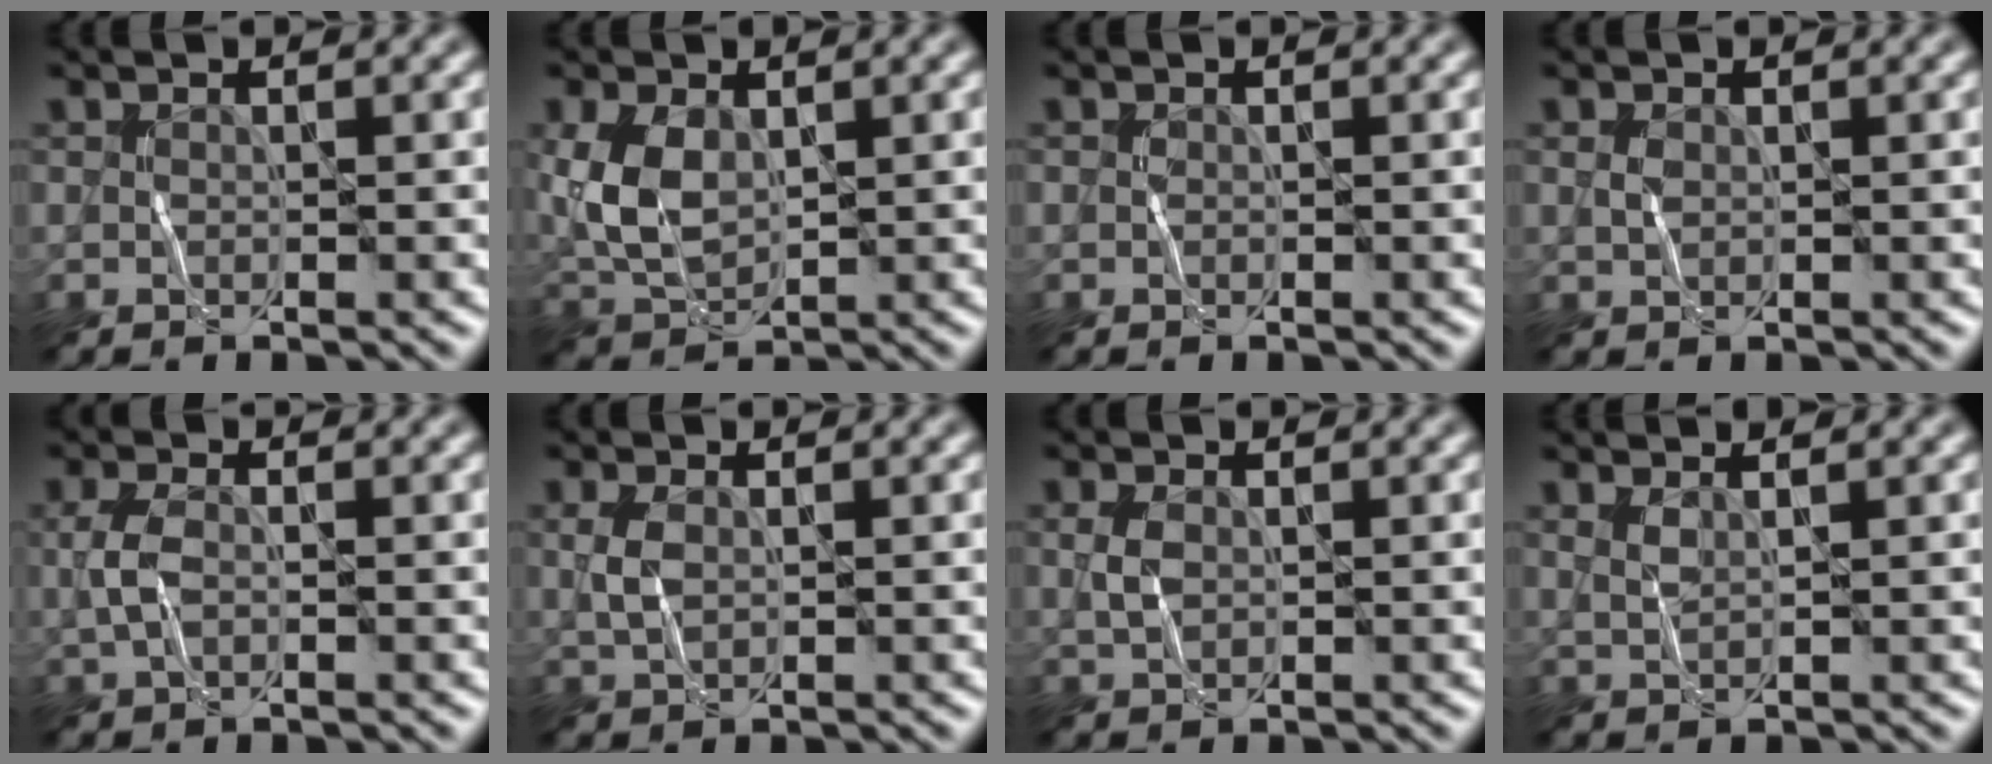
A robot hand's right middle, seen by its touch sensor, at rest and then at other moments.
{"total": 4.9, "force": [0.8, 3.2, 3.6], "torque": [-0.088, 0.002, 0.023]}
{"total": 0.0}
{"total": 0.9, "force": [0.3, 0.6, 0.5], "torque": [-0.015, -0.001, 0.007]}
{"total": 2.4, "force": [-0.1, 1.4, 1.9], "torque": [-0.052, 0.002, -0.004]}
{"total": 2.1, "force": [0.3, 1.3, 1.6], "torque": [-0.044, 0.001, 0.009]}
{"total": 1.8, "force": [0.3, 1.2, 1.2], "torque": [-0.033, 0.002, 0.007]}
{"total": 1.1, "force": [0.8, 0.2, 0.7], "torque": [-0.020, 0.000, 0.017]}